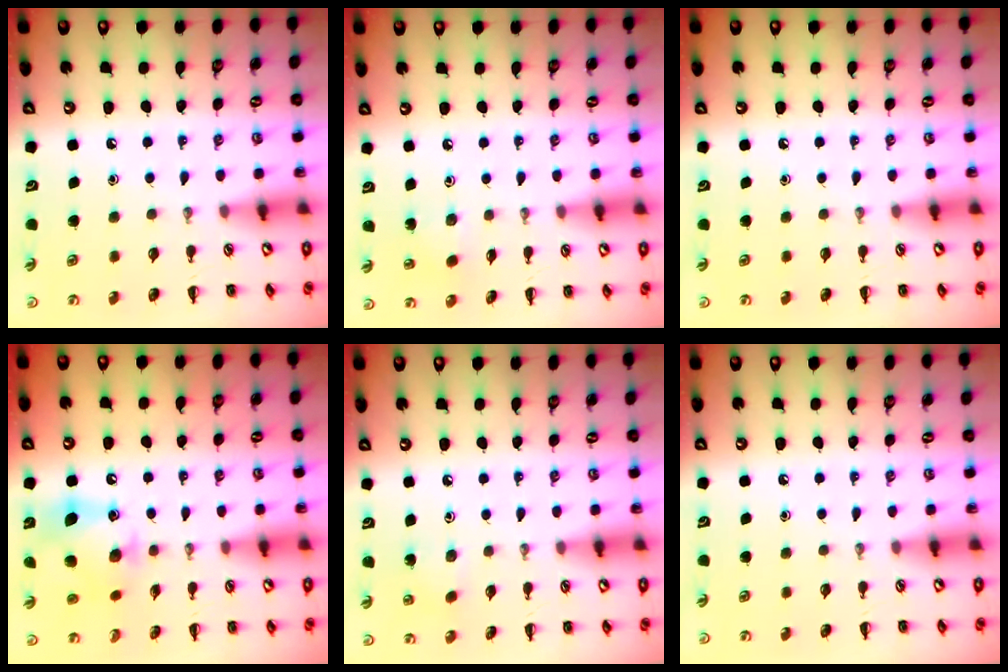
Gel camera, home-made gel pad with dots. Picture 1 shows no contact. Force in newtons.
{"total": 3.0, "press": 2.8, "slide": 0.9}
{"total": 0.0}
{"total": 11.7, "press": 11.6, "slide": 1.6}
{"total": 2.7, "press": 2.6, "slide": 0.9}
{"total": 0.0}